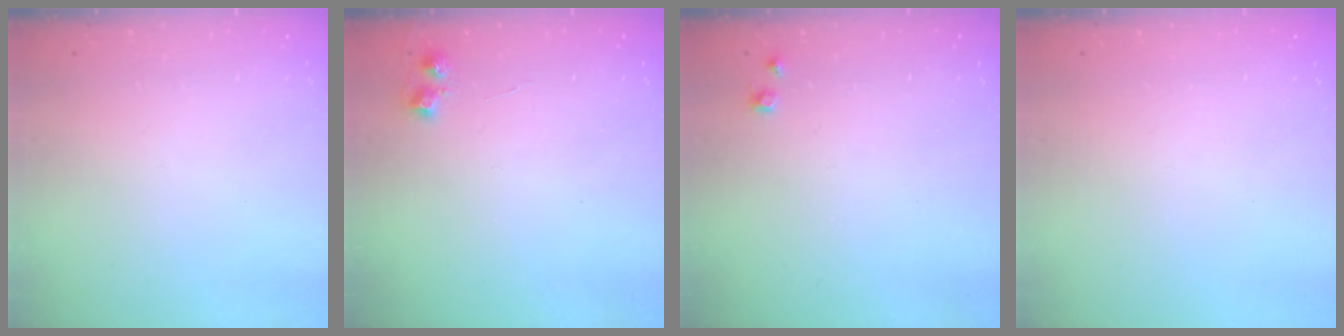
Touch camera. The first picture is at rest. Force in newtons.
{"total": 5.2, "press": 5.1, "slide": 0.5}
{"total": 4.8, "press": 4.8, "slide": 0.7}
{"total": 0.0}